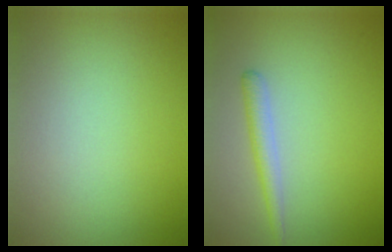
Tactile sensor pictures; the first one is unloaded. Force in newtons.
{"total": 1.7, "press": 1.7, "slide": 0.1}